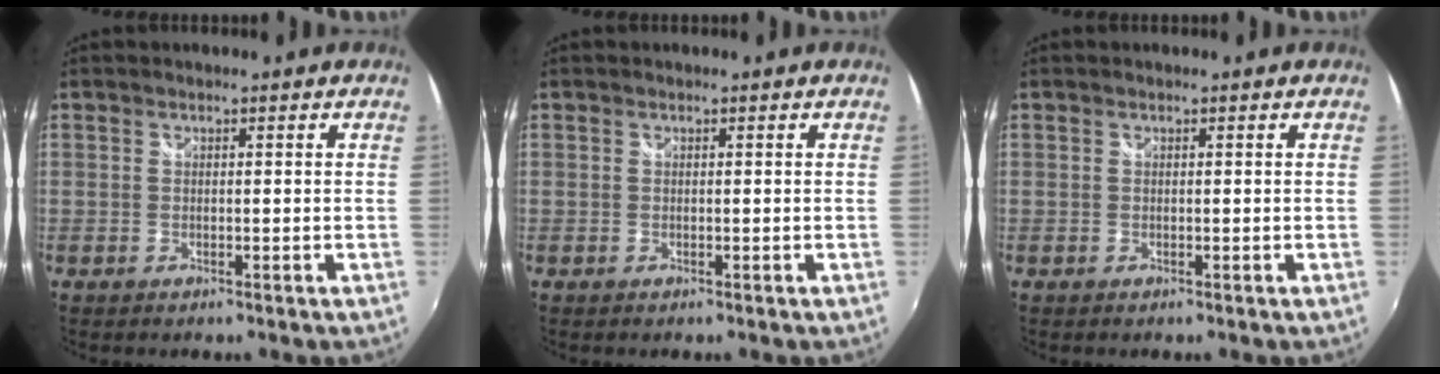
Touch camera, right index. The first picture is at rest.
{"total": 0.0}
{"total": 0.0}